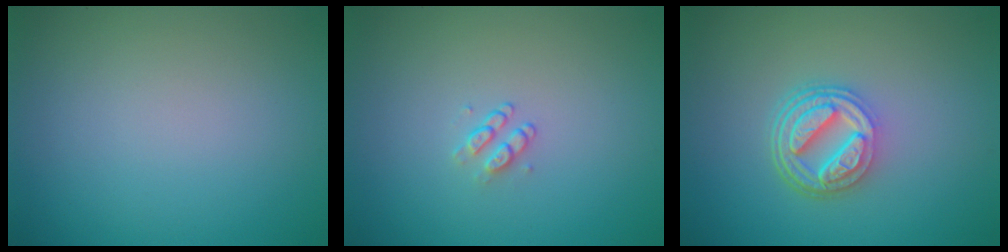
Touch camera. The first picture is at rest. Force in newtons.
{"total": 1.1, "press": 0.8, "slide": 0.7}
{"total": 5.1, "press": 3.8, "slide": 3.4}